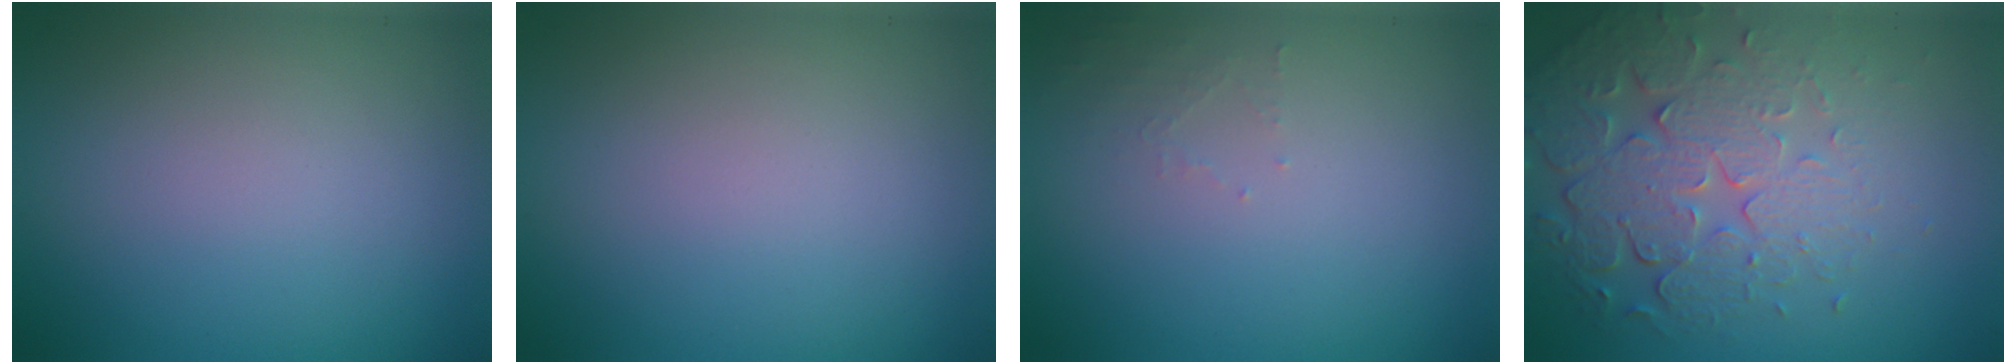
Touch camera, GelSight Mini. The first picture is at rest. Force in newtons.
{"total": 0.0}
{"total": 1.0, "press": 1.0, "slide": 0.2}
{"total": 6.9, "press": 5.2, "slide": 4.6}